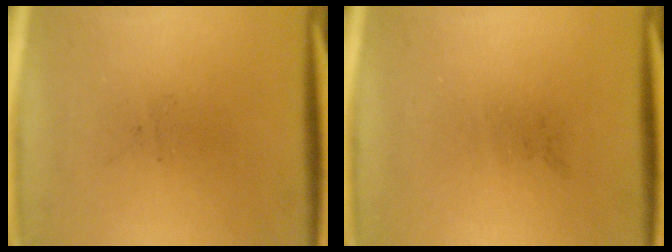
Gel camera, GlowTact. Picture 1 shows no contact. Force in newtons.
{"total": 0.0}